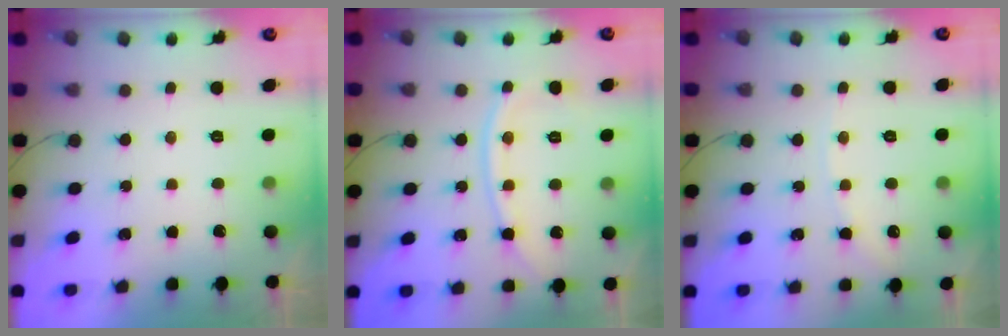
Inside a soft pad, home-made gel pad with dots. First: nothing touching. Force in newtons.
{"total": 10.7, "press": 10.7, "slide": 0.6}
{"total": 5.2, "press": 5.2, "slide": 0.7}